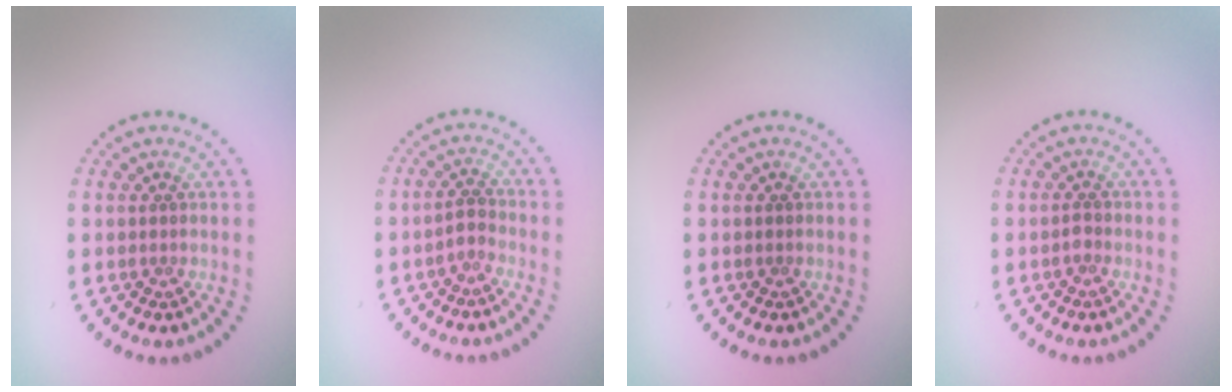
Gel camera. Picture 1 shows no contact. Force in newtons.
{"total": 1.2, "press": 1.0, "slide": 0.8}
{"total": 0.0}
{"total": 0.6, "press": 0.6, "slide": 0.3}